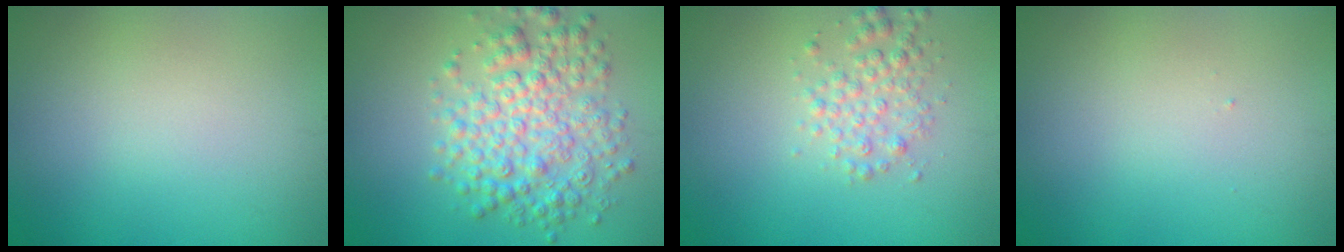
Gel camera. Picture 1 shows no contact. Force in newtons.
{"total": 5.9, "press": 5.9, "slide": 0.0}
{"total": 2.4, "press": 2.4, "slide": 0.0}
{"total": 0.0}